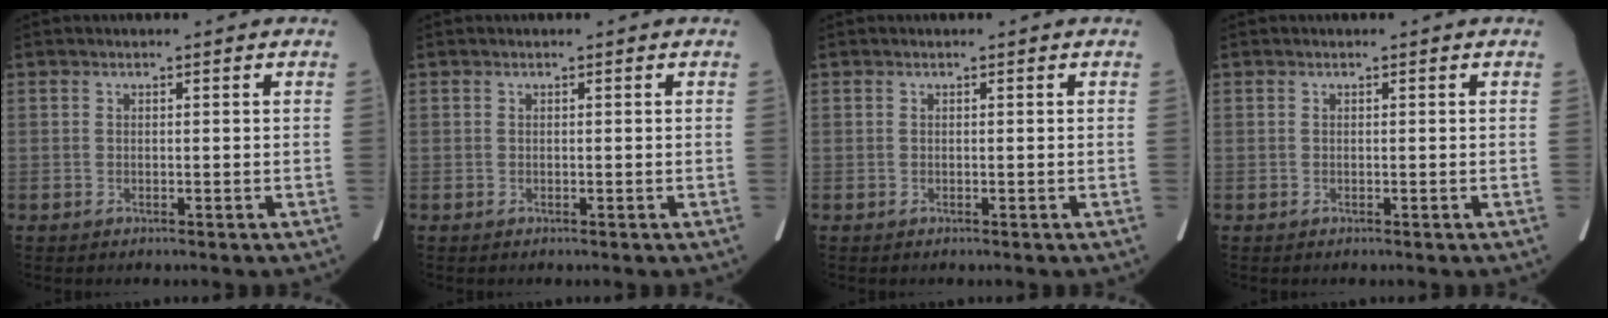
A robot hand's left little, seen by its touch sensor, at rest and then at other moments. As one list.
[{"total": 0.0}, {"total": 0.0}, {"total": 0.0}]